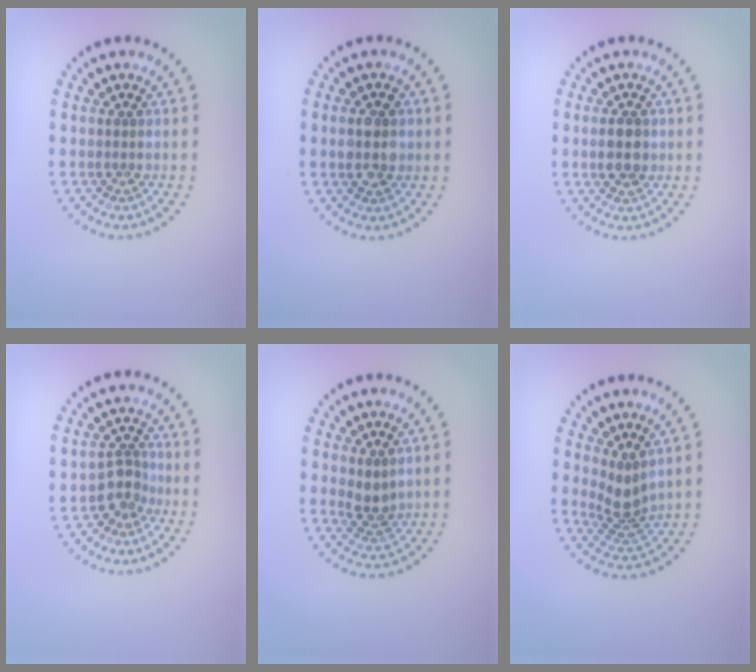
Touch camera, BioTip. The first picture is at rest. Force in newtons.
{"total": 2.8, "press": 2.8, "slide": 0.2}
{"total": 2.6, "press": 2.6, "slide": 0.1}
{"total": 2.3, "press": 1.7, "slide": 1.4}
{"total": 2.3, "press": 2.1, "slide": 0.9}
{"total": 2.8, "press": 2.0, "slide": 1.9}